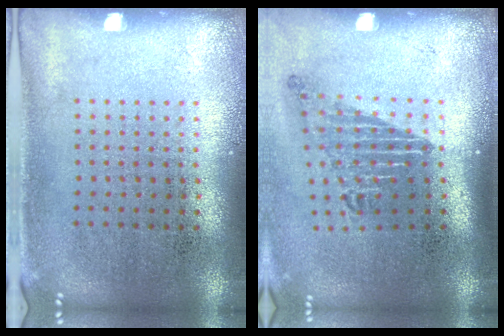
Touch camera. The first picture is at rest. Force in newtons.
{"total": 1.7, "press": 1.2, "slide": 1.3}